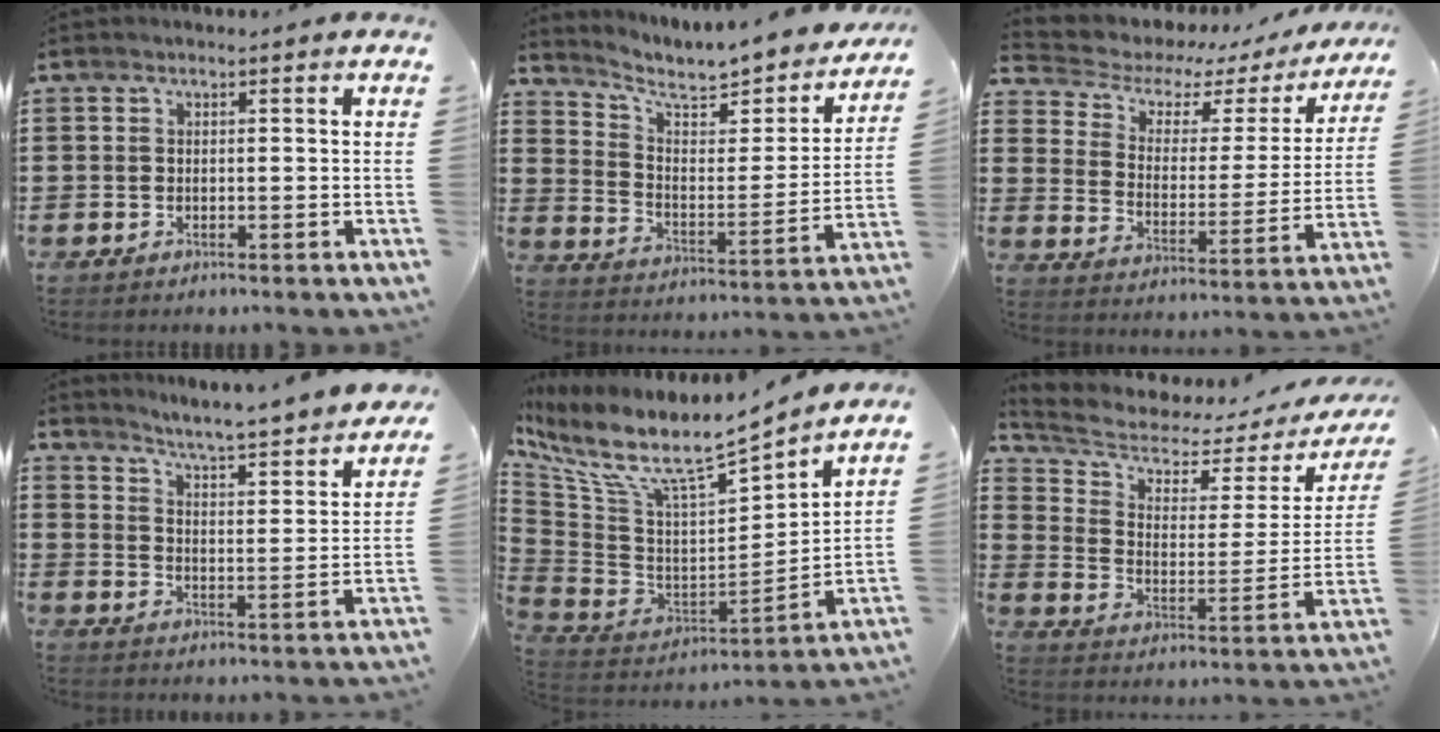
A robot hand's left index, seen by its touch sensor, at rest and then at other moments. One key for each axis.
{"total": 6.5, "fx": 5.6, "fy": 2.0, "fz": 2.7, "tx": -0.075, "ty": -0.046, "tz": 0.091}
{"total": 4.0, "fx": 2.6, "fy": 2.6, "fz": 1.6, "tx": -0.053, "ty": -0.024, "tz": 0.036}
{"total": 4.2, "fx": 4.0, "fy": -1.2, "fz": 0.7, "tx": -0.037, "ty": -0.048, "tz": 0.057}
{"total": 8.5, "fx": 5.8, "fy": 2.2, "fz": 5.8, "tx": -0.141, "ty": -0.060, "tz": 0.090}
{"total": 4.5, "fx": 4.0, "fy": 1.6, "fz": 1.3, "tx": -0.059, "ty": -0.039, "tz": 0.064}